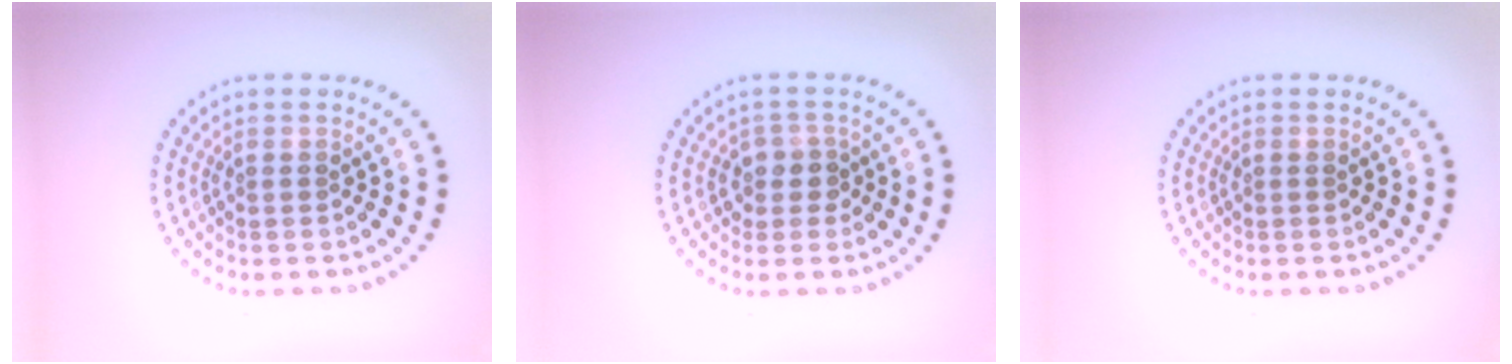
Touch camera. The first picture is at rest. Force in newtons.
{"total": 1.8, "press": 1.6, "slide": 0.9}
{"total": 0.0}